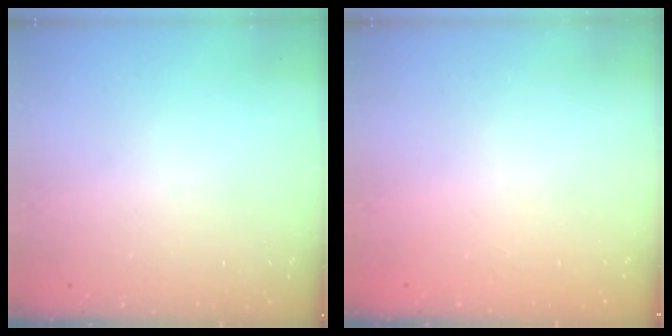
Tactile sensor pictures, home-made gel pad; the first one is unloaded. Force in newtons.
{"total": 0.0}